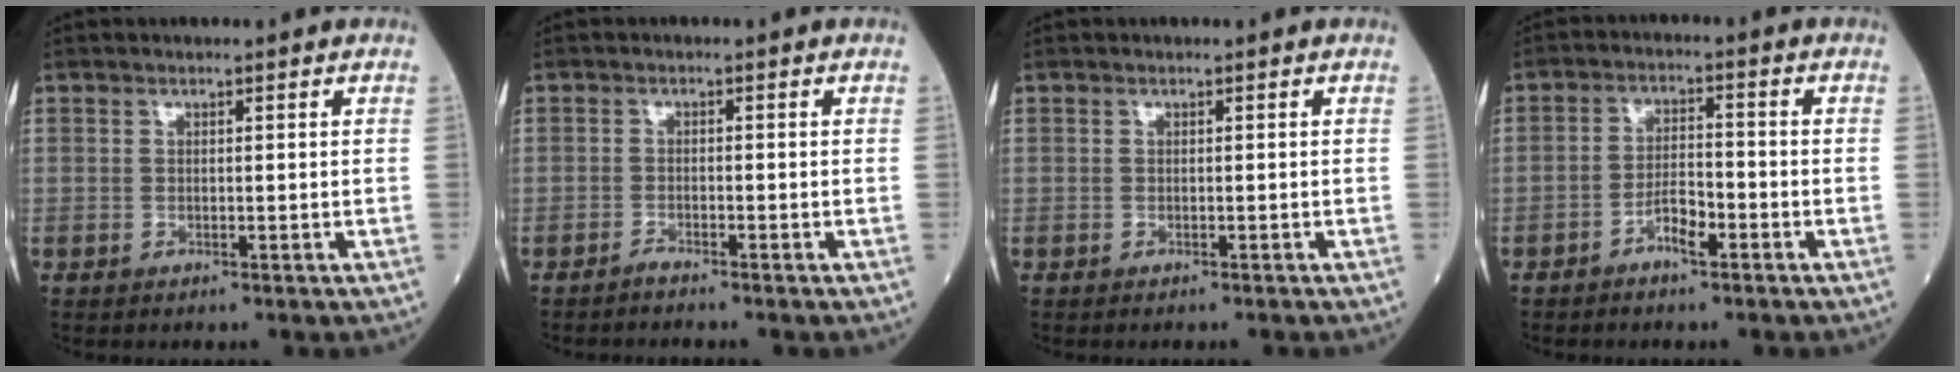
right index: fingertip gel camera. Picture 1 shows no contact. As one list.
[{"total": 1.2, "force": [-1.1, -0.3, 0.2], "torque": [-0.008, -0.003, -0.021]}, {"total": 0.8, "force": [-0.8, -0.1, 0.2], "torque": [-0.002, 0.001, -0.012]}, {"total": 3.9, "force": [-2.4, 1.0, 2.9], "torque": [-0.054, 0.007, -0.047]}]